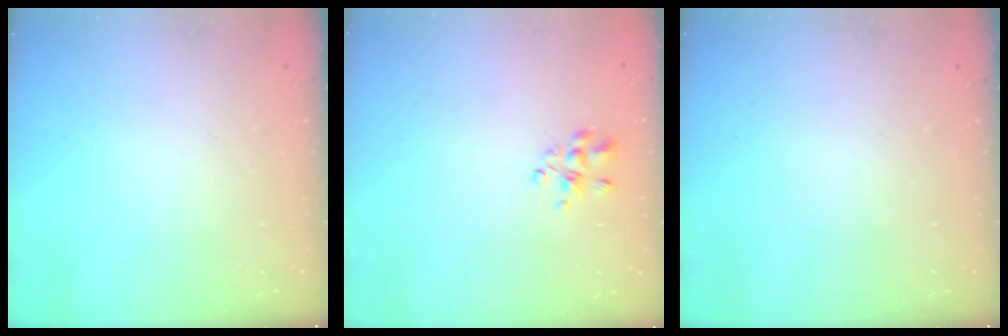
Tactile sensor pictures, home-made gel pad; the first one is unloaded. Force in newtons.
{"total": 3.9, "press": 3.7, "slide": 1.4}
{"total": 0.0}